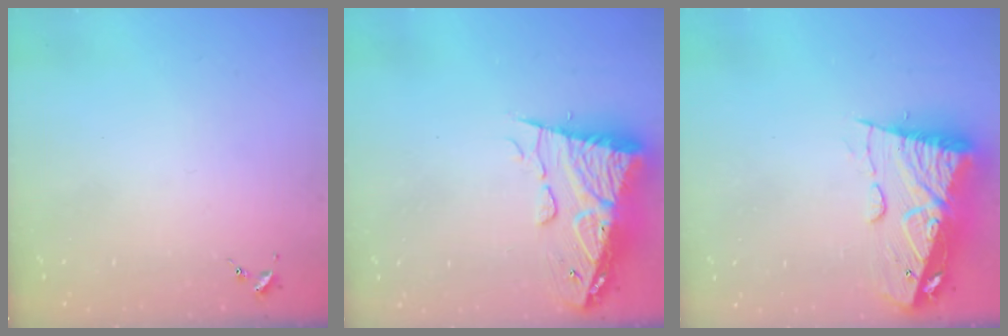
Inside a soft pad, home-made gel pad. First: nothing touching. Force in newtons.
{"total": 13.2, "press": 13.1, "slide": 1.2}
{"total": 14.0, "press": 13.9, "slide": 1.3}